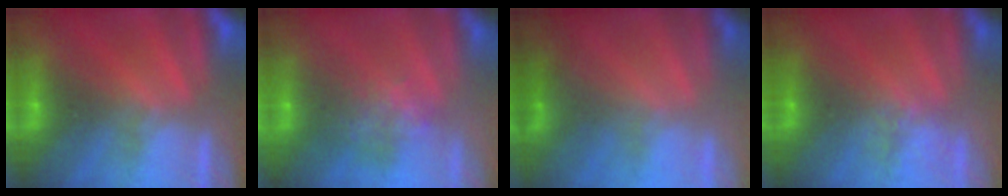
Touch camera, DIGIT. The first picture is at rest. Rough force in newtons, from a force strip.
{"total": 4.4}
{"total": 1.4}
{"total": 2.5}